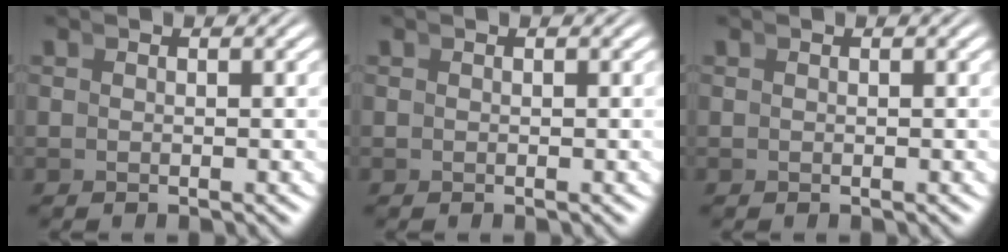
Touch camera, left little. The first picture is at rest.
{"total": 0.0}
{"total": 0.0}